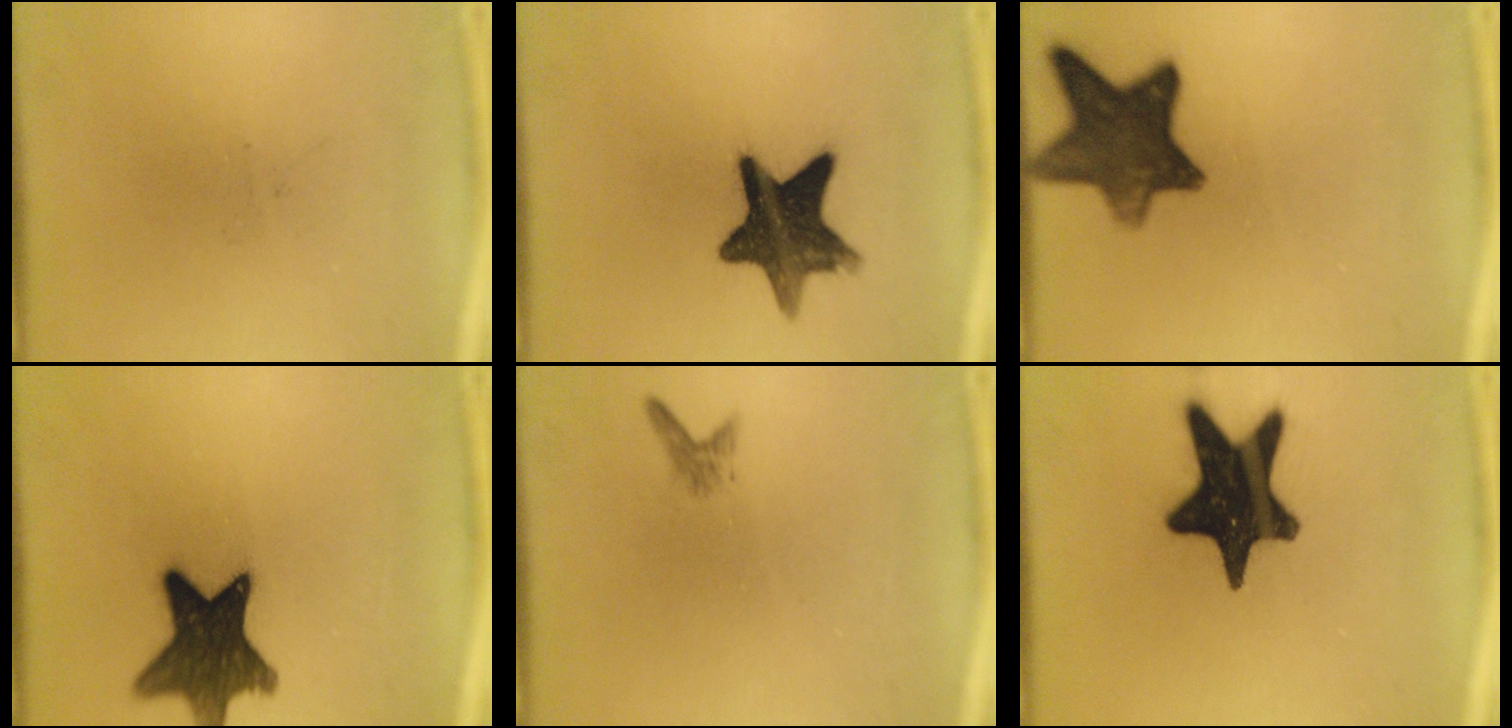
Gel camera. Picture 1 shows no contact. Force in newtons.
{"total": 13.0}
{"total": 11.7}
{"total": 14.3}
{"total": 1.1}
{"total": 19.1}